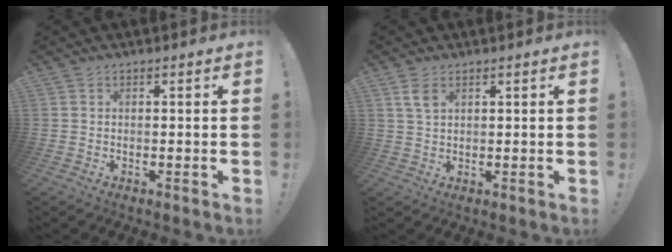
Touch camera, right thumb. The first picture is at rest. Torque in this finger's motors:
{"motor_torque": [0.05, 0.02, 0.41, 0.19, -0.01]}